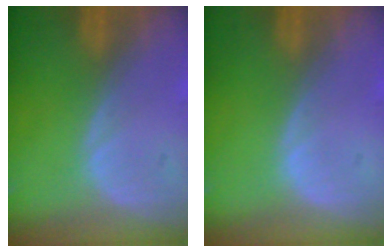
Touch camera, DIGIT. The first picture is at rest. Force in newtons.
{"total": 0.0}